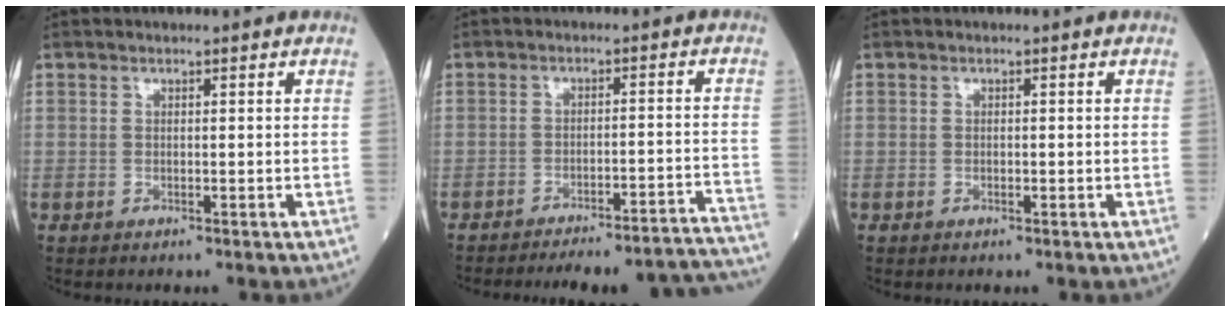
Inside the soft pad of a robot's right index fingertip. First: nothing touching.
{"total": 19.9, "force": [-19.1, 1.1, 5.3], "torque": [-0.030, 0.005, -0.236]}
{"total": 0.5, "force": [-0.2, 0.2, 0.5], "torque": [-0.008, 0.000, -0.002]}